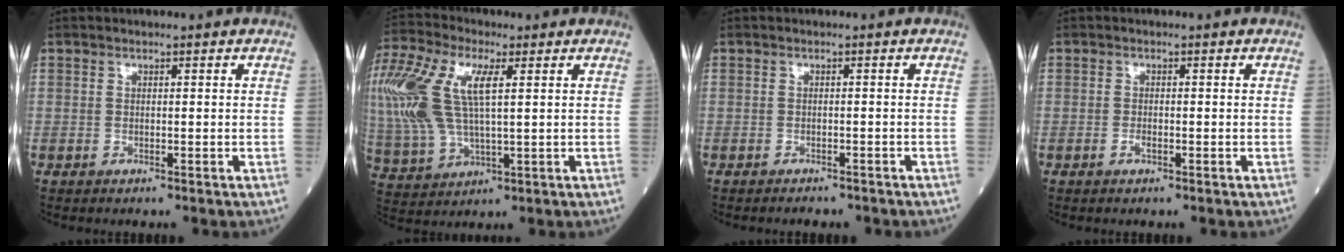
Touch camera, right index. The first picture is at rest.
{"total": 21.7, "force": [5.9, 9.6, 18.6], "torque": [-0.467, 0.031, 0.112]}
{"total": 2.8, "force": [-2.5, 0.8, 0.9], "torque": [-0.014, -0.004, -0.027]}
{"total": 0.9, "force": [-0.5, 0.3, 0.6], "torque": [-0.010, 0.001, -0.008]}